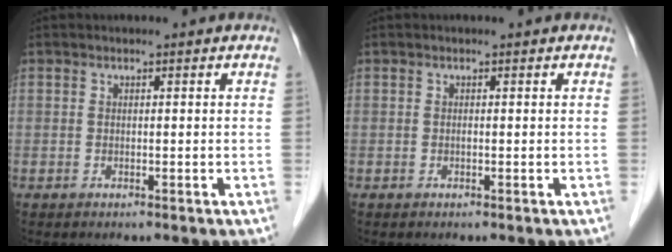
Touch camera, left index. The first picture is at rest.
{"total": 0.0}